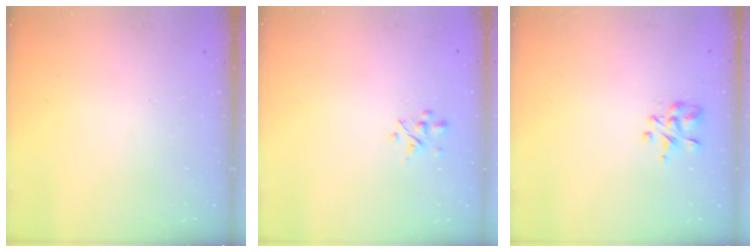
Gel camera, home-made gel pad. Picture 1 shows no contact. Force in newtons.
{"total": 2.2, "press": 2.0, "slide": 0.9}
{"total": 2.9, "press": 2.7, "slide": 1.0}